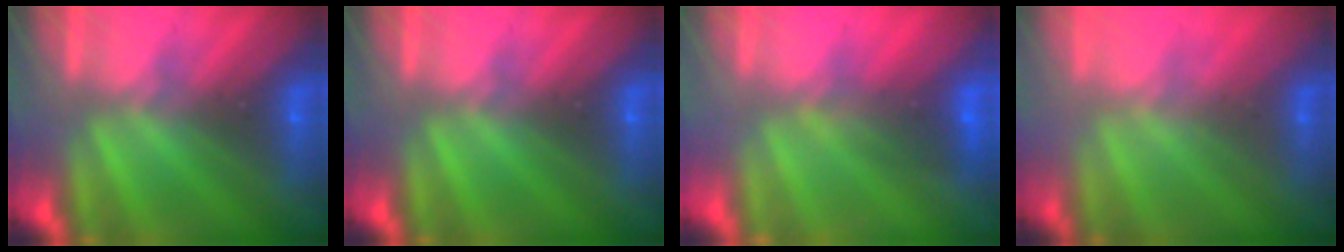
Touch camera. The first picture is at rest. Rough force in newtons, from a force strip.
{"total": 0.0}
{"total": 1.8}
{"total": 2.2}